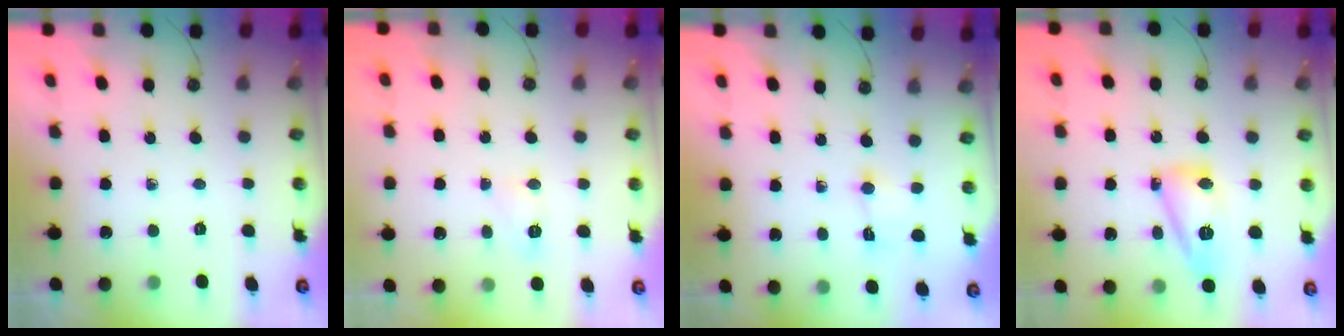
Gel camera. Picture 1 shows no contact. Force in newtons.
{"total": 7.1, "press": 7.0, "slide": 0.8}
{"total": 1.2, "press": 1.0, "slide": 0.6}
{"total": 12.0, "press": 12.0, "slide": 1.2}